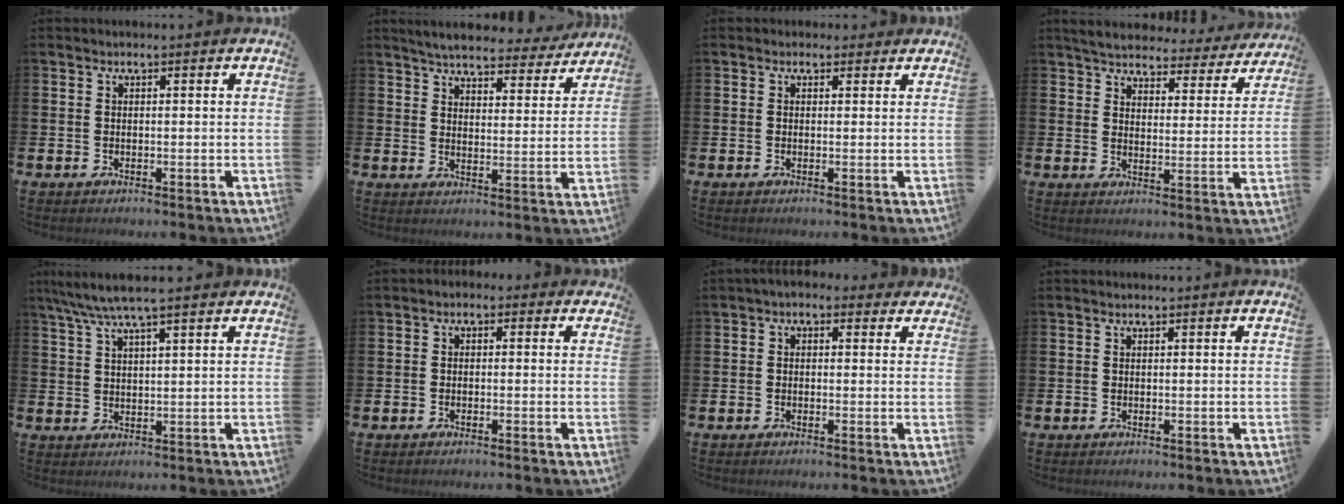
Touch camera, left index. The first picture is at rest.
{"total": 5.4, "force": [5.2, 0.8, 1.2], "torque": [-0.038, -0.032, 0.090]}
{"total": 0.9, "force": [0.4, 0.7, 0.1], "torque": [0.007, 0.005, 0.005]}
{"total": 4.7, "force": [4.6, 1.0, 0.7], "torque": [-0.034, -0.035, 0.075]}
{"total": 5.3, "force": [4.4, 0.4, 2.9], "torque": [-0.070, -0.009, 0.080]}
{"total": 1.2, "force": [-1.0, 0.6, 0.2], "torque": [-0.011, 0.008, -0.022]}
{"total": 1.0, "force": [0.0, 0.8, 0.5], "torque": [-0.018, 0.007, -0.002]}
{"total": 0.0}